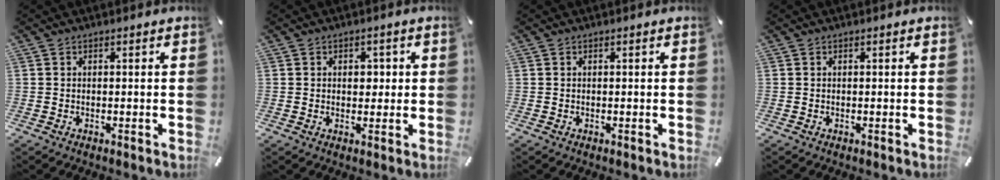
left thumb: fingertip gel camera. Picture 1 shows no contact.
{"total": 2.9, "force": [0.3, 2.2, 1.8], "torque": [-0.013, -0.002, -0.003]}
{"total": 0.0}
{"total": 0.0}